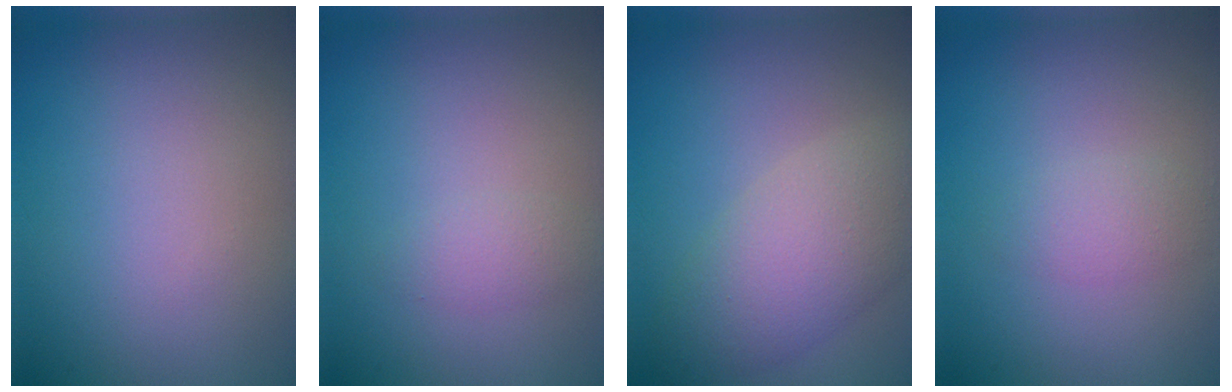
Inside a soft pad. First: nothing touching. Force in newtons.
{"total": 1.3, "press": 1.3, "slide": 0.1}
{"total": 5.7, "press": 5.7, "slide": 0.3}
{"total": 1.7, "press": 1.7, "slide": 0.0}